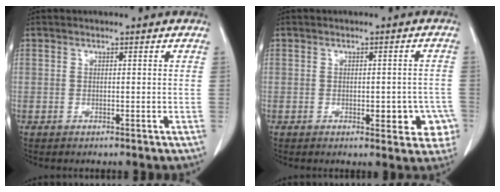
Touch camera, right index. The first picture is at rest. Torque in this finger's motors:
{"motor_torque": [0.11, 0.08, 0.07, 0.04]}